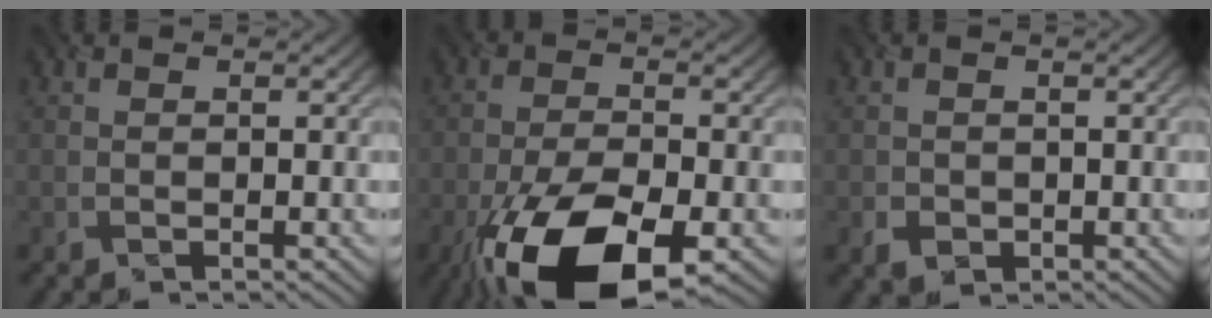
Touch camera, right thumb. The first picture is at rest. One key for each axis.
{"total": 15.0, "fx": -8.1, "fy": 6.2, "fz": 11.0, "tx": -0.206, "ty": -0.026, "tz": -0.145}
{"total": 1.7, "fx": -0.5, "fy": 1.4, "fz": 0.7, "tx": -0.015, "ty": -0.009, "tz": -0.008}